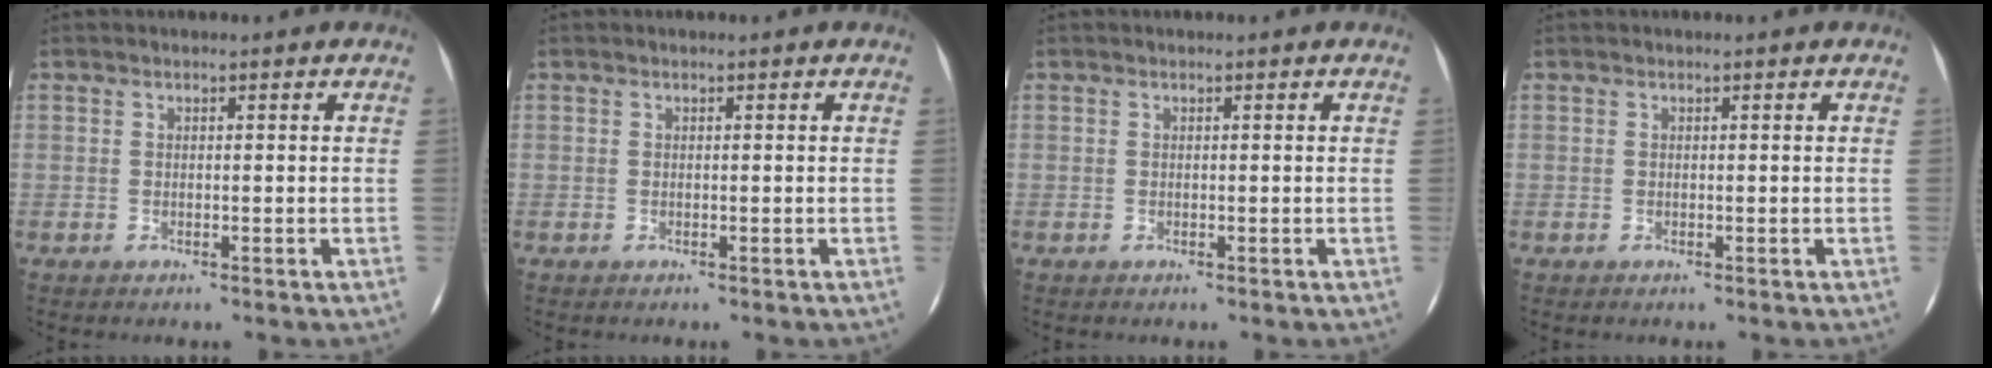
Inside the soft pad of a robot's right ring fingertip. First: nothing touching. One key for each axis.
{"total": 0.0}
{"total": 0.0}
{"total": 0.0}